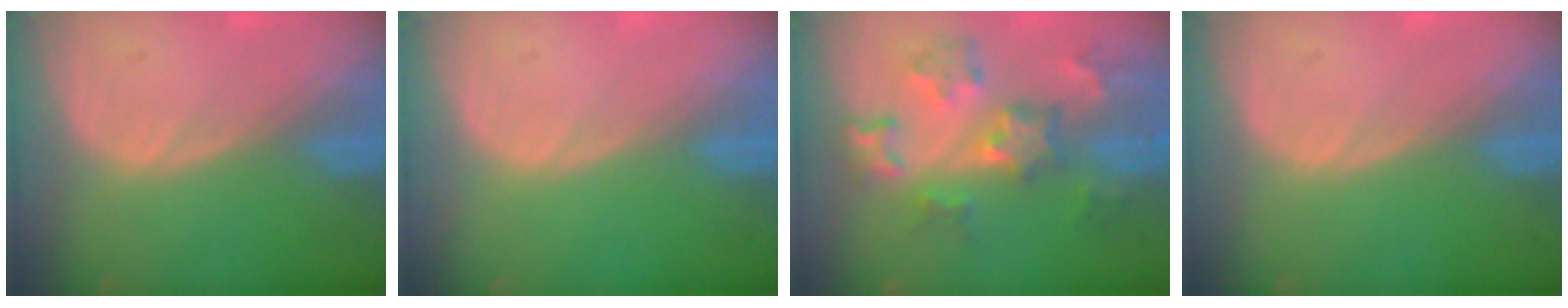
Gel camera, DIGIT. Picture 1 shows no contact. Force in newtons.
{"total": 0.0}
{"total": 8.8, "press": 7.8, "slide": 4.0}
{"total": 0.0}